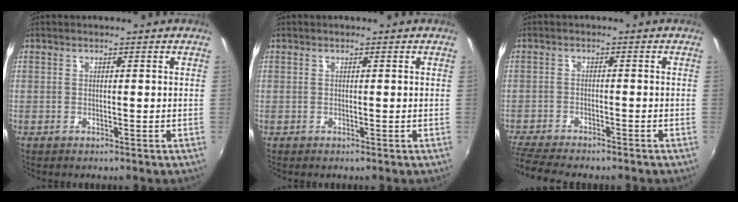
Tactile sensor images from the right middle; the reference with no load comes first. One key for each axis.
{"total": 0.0}
{"total": 8.9, "fx": -8.0, "fy": 1.4, "fz": 3.8, "tx": -0.103, "ty": -0.029, "tz": -0.136}